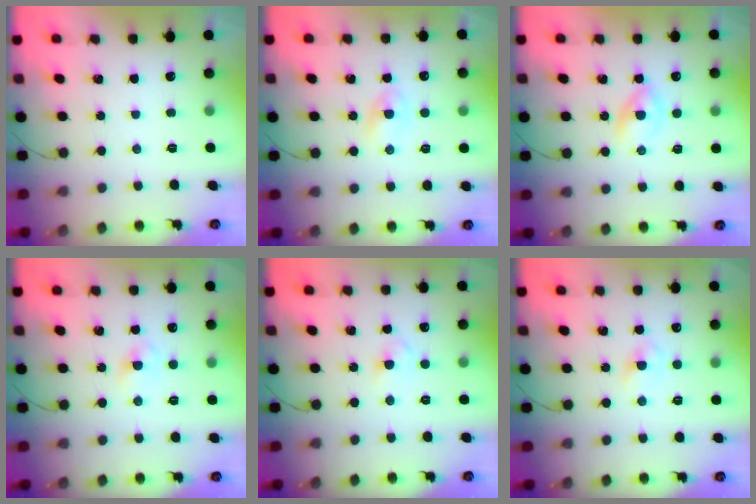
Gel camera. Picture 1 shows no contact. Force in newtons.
{"total": 2.2, "press": 2.0, "slide": 0.9}
{"total": 2.5, "press": 2.2, "slide": 1.2}
{"total": 1.9, "press": 1.7, "slide": 0.8}
{"total": 3.2, "press": 3.0, "slide": 1.2}
{"total": 1.9, "press": 1.7, "slide": 0.8}